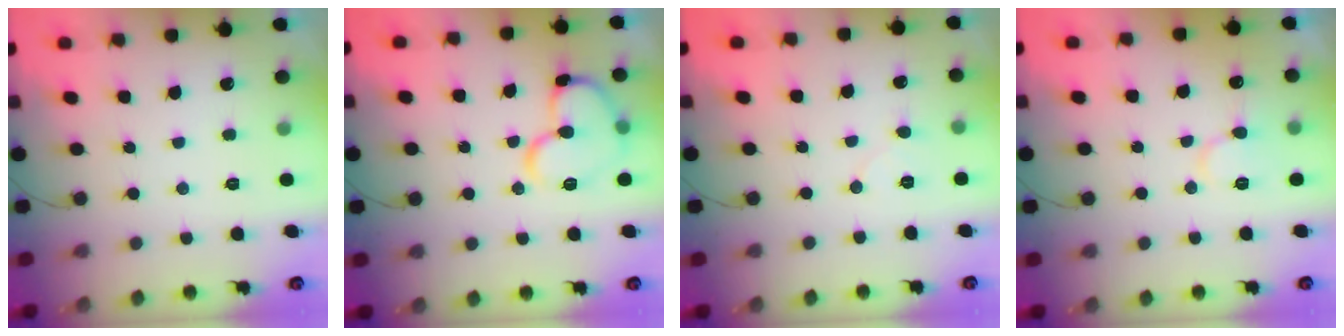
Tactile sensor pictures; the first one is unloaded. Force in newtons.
{"total": 13.7, "press": 13.6, "slide": 1.8}
{"total": 4.7, "press": 4.6, "slide": 0.5}
{"total": 8.2, "press": 8.1, "slide": 1.4}